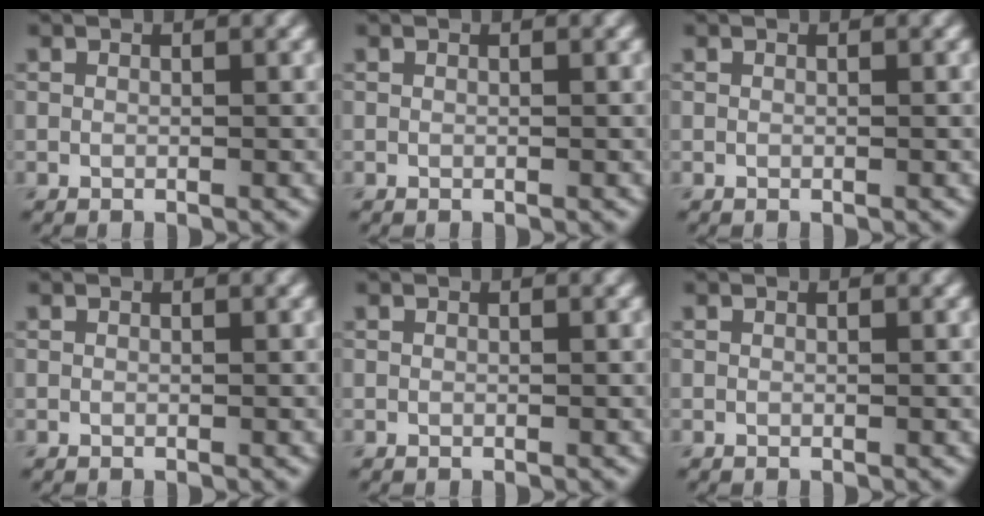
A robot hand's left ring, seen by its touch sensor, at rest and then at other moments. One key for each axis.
{"total": 0.0}
{"total": 0.0}
{"total": 0.0}
{"total": 0.0}
{"total": 0.0}